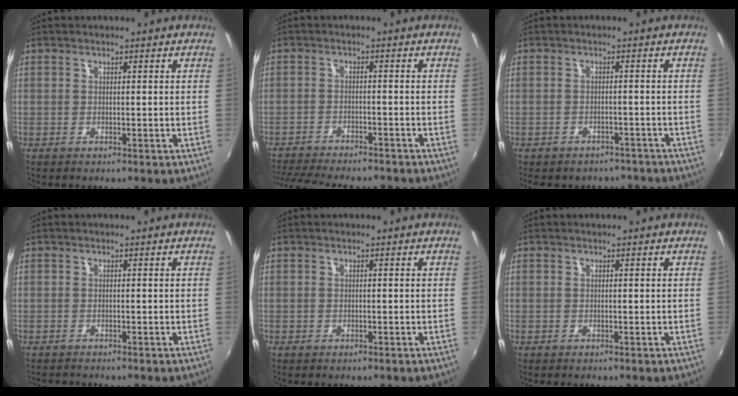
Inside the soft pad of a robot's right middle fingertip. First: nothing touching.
{"total": 15.4, "force": [-13.5, 3.3, 6.6], "torque": [-0.144, -0.024, -0.203]}
{"total": 8.2, "force": [-6.9, 3.9, 2.2], "torque": [-0.053, -0.004, -0.084]}
{"total": 1.3, "force": [-1.2, 0.4, 0.1], "torque": [-0.008, -0.003, -0.020]}
{"total": 0.5, "force": [-0.4, 0.3, 0.1], "torque": [-0.003, -0.002, -0.008]}
{"total": 0.0}